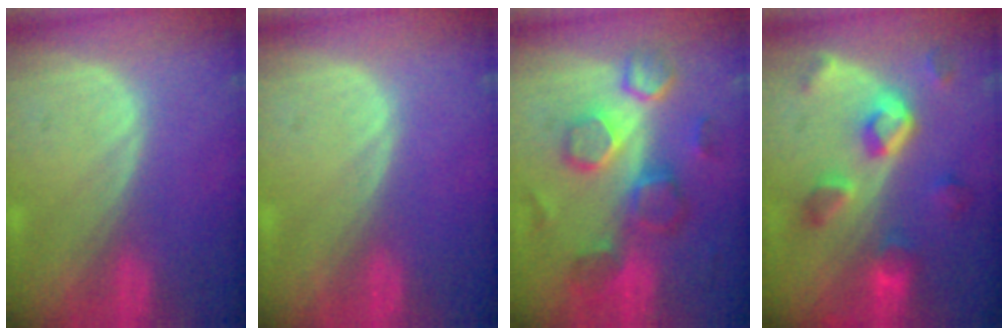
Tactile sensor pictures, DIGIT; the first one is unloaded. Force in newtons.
{"total": 0.0}
{"total": 9.6, "press": 8.8, "slide": 3.7}
{"total": 7.8, "press": 7.0, "slide": 3.4}